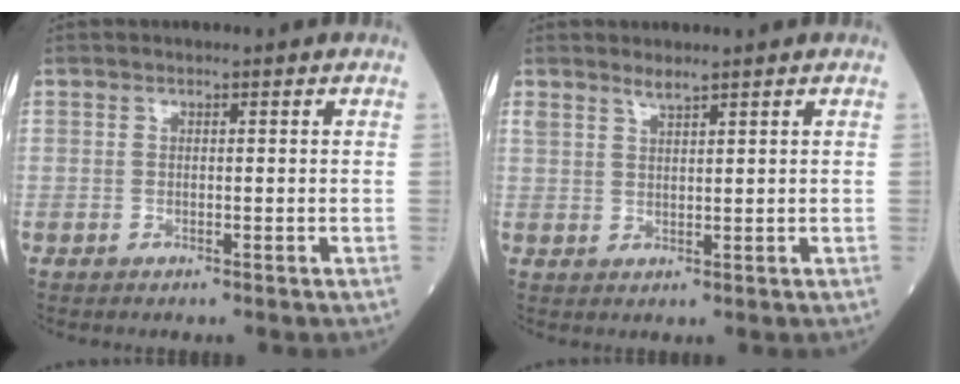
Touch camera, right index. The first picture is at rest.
{"total": 2.7, "force": [2.3, 0.8, 1.3], "torque": [-0.037, 0.010, 0.051]}